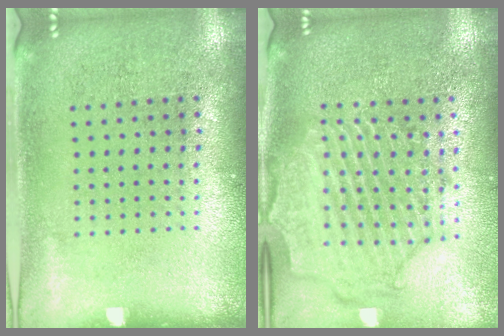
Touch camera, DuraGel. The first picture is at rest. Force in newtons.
{"total": 2.2, "press": 2.1, "slide": 0.8}